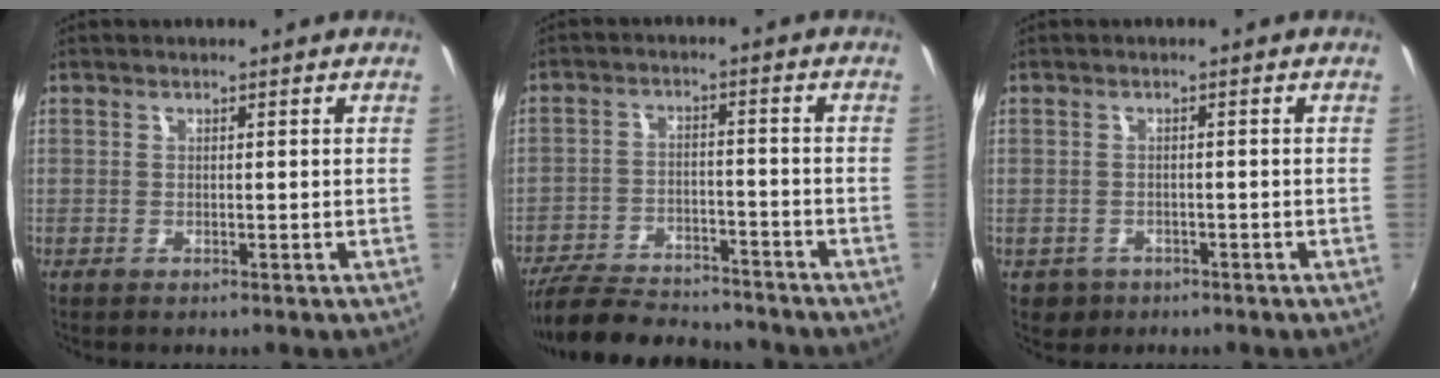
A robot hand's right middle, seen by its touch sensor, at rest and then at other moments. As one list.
[{"total": 15.9, "force": [-14.0, 4.5, 6.0], "torque": [-0.145, -0.014, -0.217]}, {"total": 3.3, "force": [-1.4, 2.9, 0.9], "torque": [-0.029, -0.002, -0.014]}]